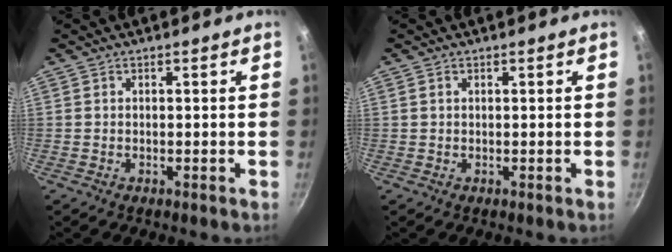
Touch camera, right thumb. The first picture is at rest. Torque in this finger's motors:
{"motor_torque": [-0.06, -0.18, -0.17, 0.05, 0.04]}